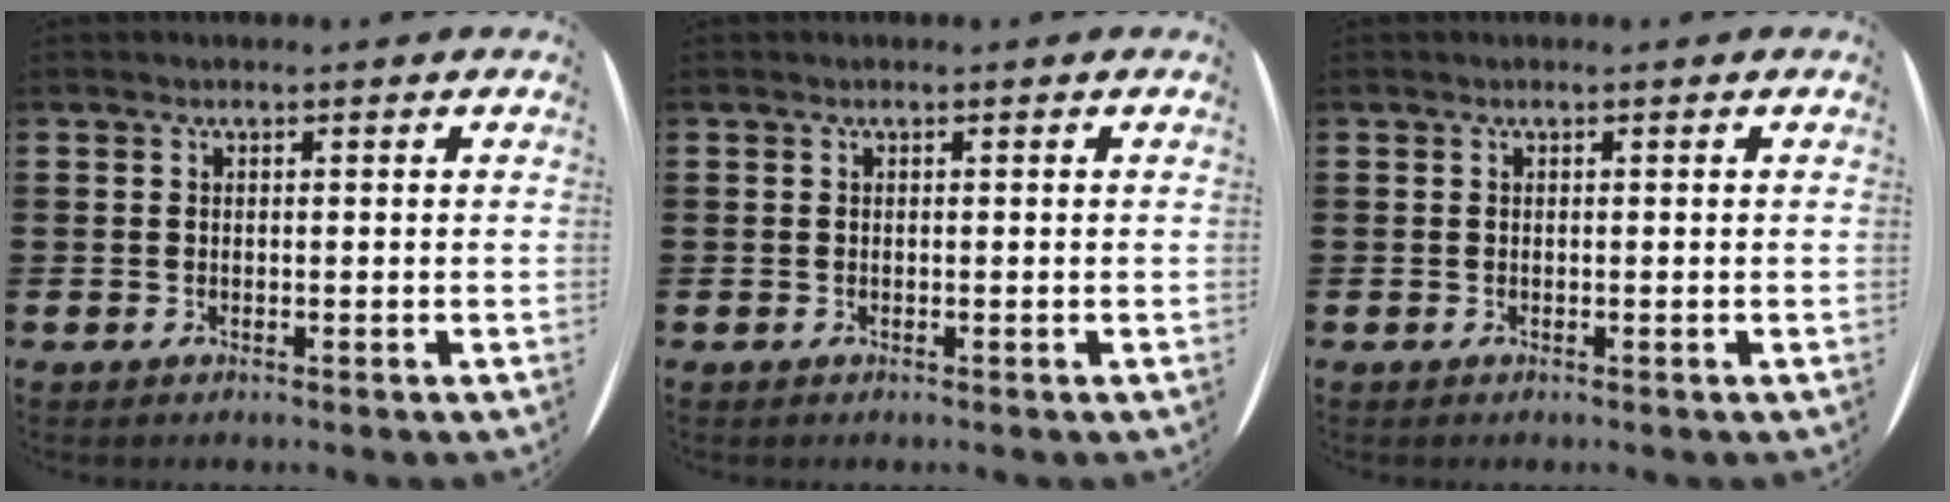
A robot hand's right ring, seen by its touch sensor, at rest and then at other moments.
{"total": 0.0}
{"total": 0.0}